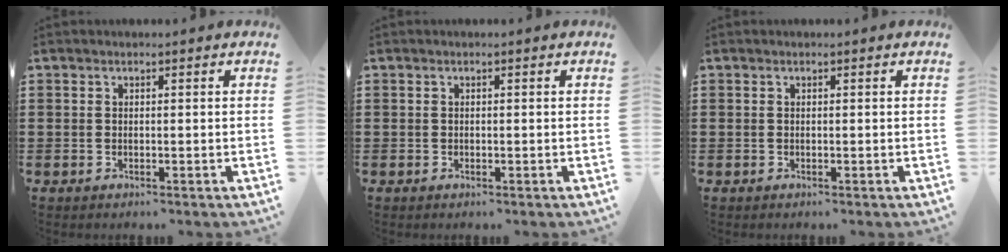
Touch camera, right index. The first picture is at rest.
{"total": 0.0}
{"total": 0.0}